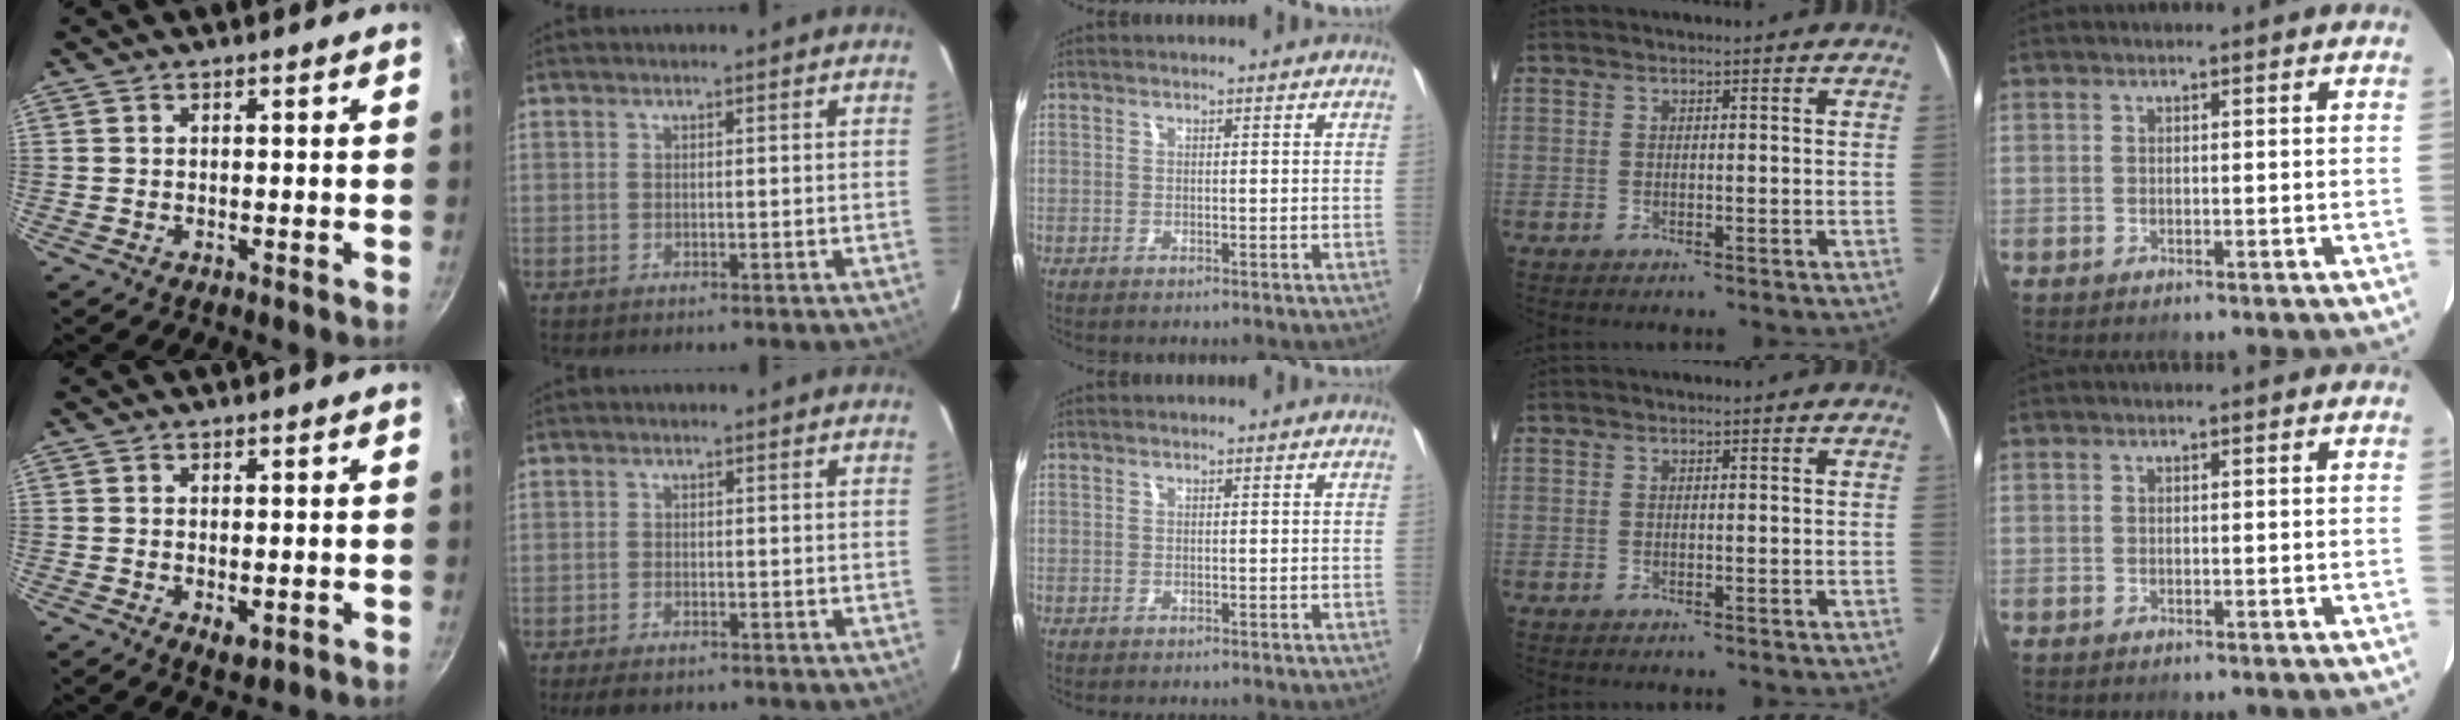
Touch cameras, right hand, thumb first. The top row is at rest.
{"thumb": {"total": 3.0, "force": [-0.6, 1.6, 2.4], "torque": [-0.037, -0.012, -0.006]}, "index": {"total": 4.0, "force": [-3.1, 1.5, 2.0], "torque": [-0.050, -0.012, -0.050]}}